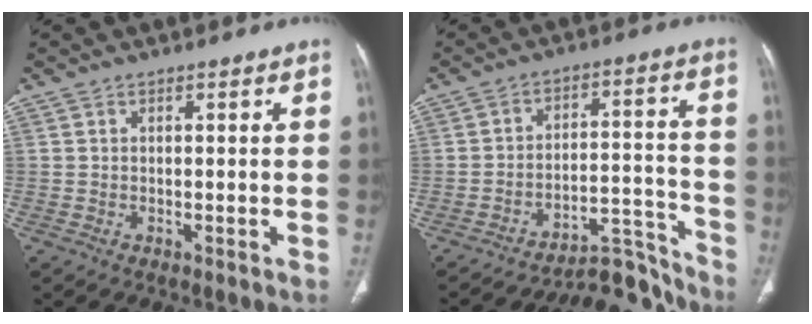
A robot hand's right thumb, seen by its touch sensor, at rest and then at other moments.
{"total": 10.6, "force": [-10.5, 1.4, 0.5], "torque": [0.016, 0.120, -0.165]}